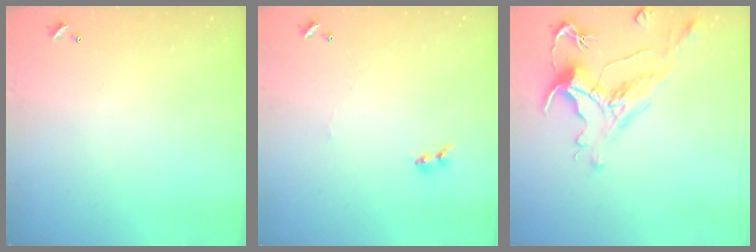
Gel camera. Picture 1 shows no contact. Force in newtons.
{"total": 1.1, "press": 0.9, "slide": 0.5}
{"total": 1.3, "press": 0.1, "slide": 1.3}